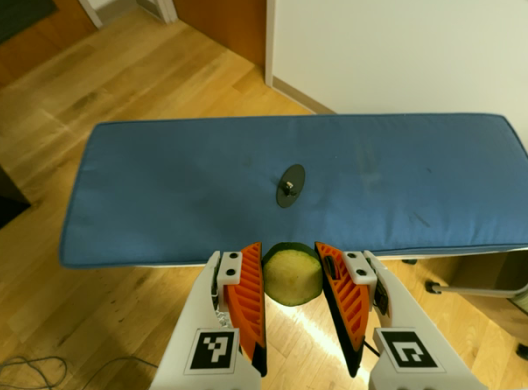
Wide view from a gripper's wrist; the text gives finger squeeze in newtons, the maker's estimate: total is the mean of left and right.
{"total": 8.8, "left": 8.7, "right": 9.0}